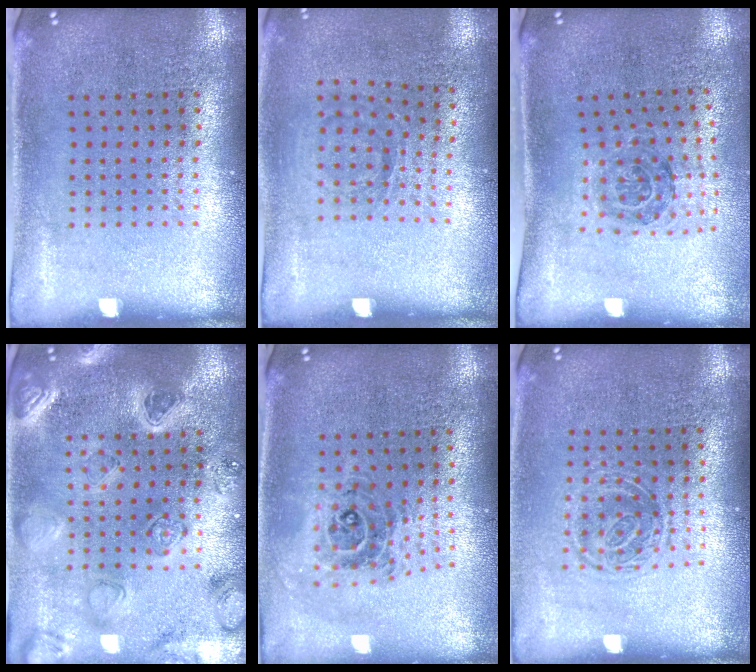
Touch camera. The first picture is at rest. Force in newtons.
{"total": 1.0, "press": 0.8, "slide": 0.6}
{"total": 1.1, "press": 1.1, "slide": 0.4}
{"total": 2.2, "press": 2.2, "slide": 0.3}
{"total": 1.0, "press": 0.9, "slide": 0.3}
{"total": 1.4, "press": 1.0, "slide": 0.9}